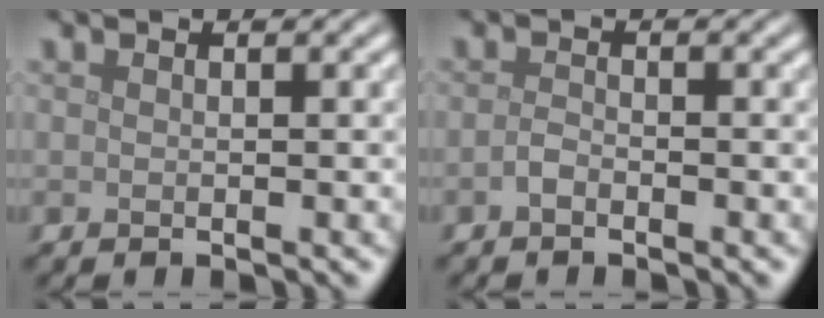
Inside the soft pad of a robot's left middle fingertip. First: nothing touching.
{"total": 1.0, "force": [-0.6, 0.4, 0.6], "torque": [-0.015, 0.001, -0.015]}